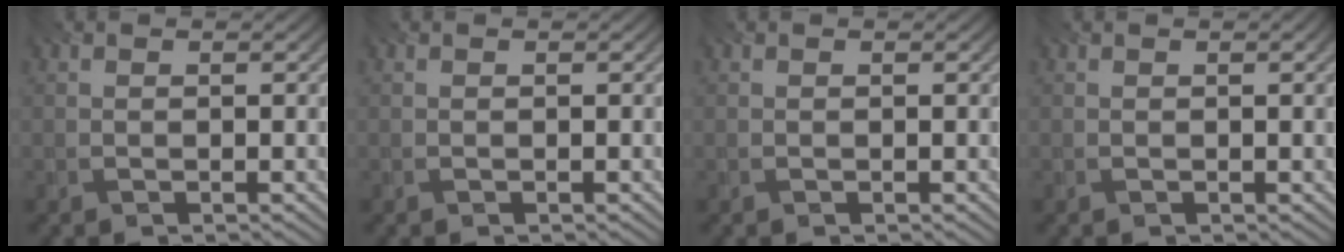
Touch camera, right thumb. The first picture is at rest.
{"total": 0.0}
{"total": 0.0}
{"total": 1.3, "force": [0.4, 0.1, 1.3], "torque": [-0.015, 0.000, 0.008]}